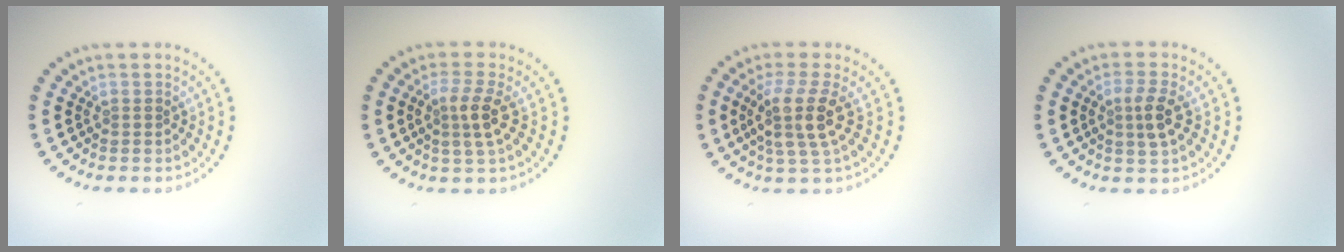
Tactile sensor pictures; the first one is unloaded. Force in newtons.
{"total": 2.7, "press": 2.4, "slide": 1.2}
{"total": 3.9, "press": 3.1, "slide": 2.4}
{"total": 2.6, "press": 2.4, "slide": 1.0}